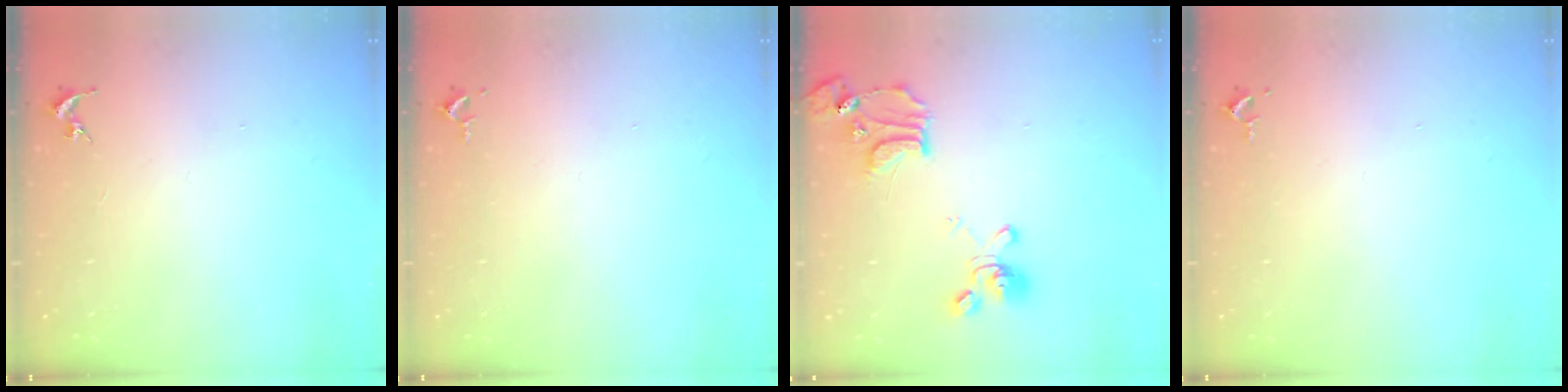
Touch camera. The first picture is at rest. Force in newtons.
{"total": 2.6, "press": 2.6, "slide": 0.4}
{"total": 15.3, "press": 15.3, "slide": 1.1}
{"total": 2.6, "press": 2.6, "slide": 0.4}